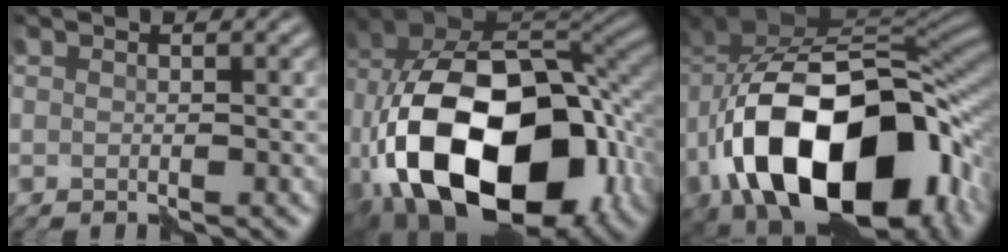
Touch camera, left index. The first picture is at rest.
{"total": 19.2, "force": [-6.0, 11.4, 14.3], "torque": [-0.279, -0.034, -0.092]}
{"total": 18.1, "force": [-6.0, 11.0, 13.1], "torque": [-0.213, -0.022, -0.090]}